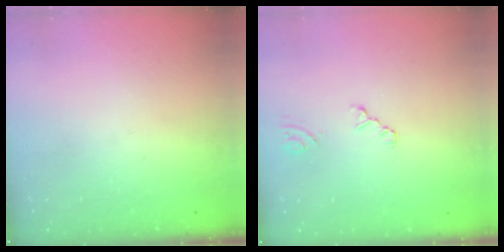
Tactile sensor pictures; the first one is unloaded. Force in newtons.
{"total": 0.7, "press": 0.7, "slide": 0.2}